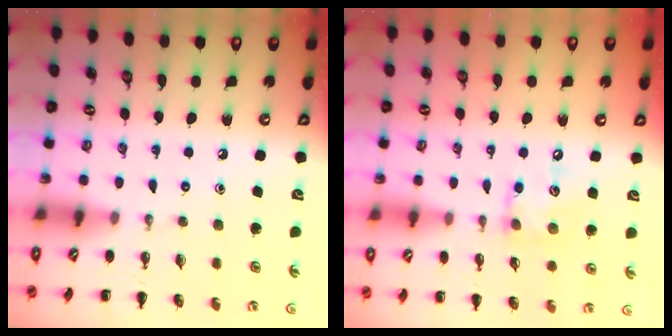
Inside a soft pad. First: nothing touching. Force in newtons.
{"total": 9.6, "press": 9.6, "slide": 0.7}